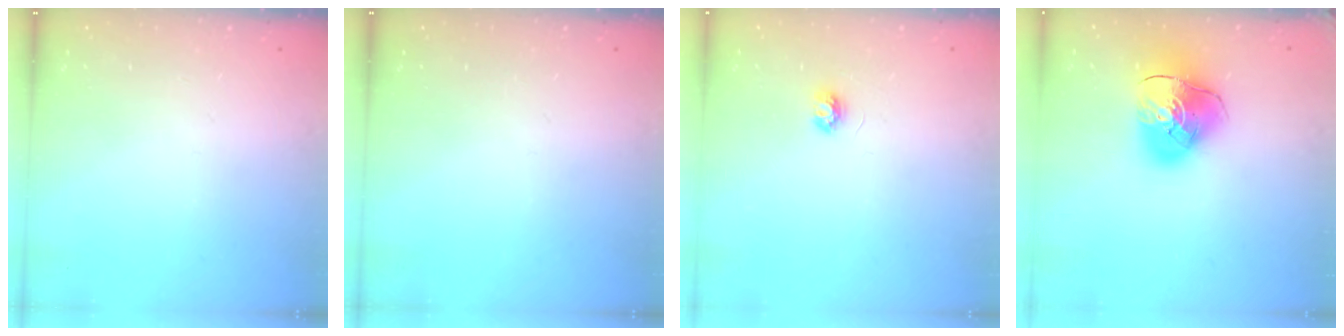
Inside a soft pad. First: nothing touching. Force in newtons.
{"total": 0.0}
{"total": 3.5, "press": 3.4, "slide": 0.3}
{"total": 12.9, "press": 12.8, "slide": 1.8}